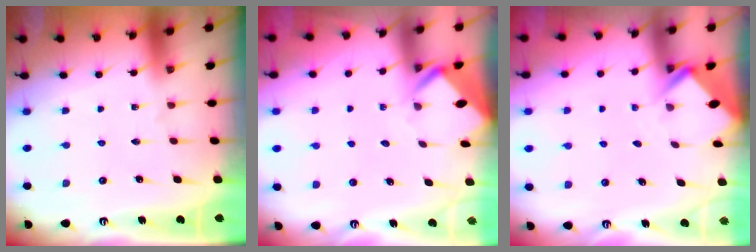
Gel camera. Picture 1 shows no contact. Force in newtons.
{"total": 4.0, "press": 4.0, "slide": 0.3}
{"total": 2.9, "press": 2.9, "slide": 0.2}